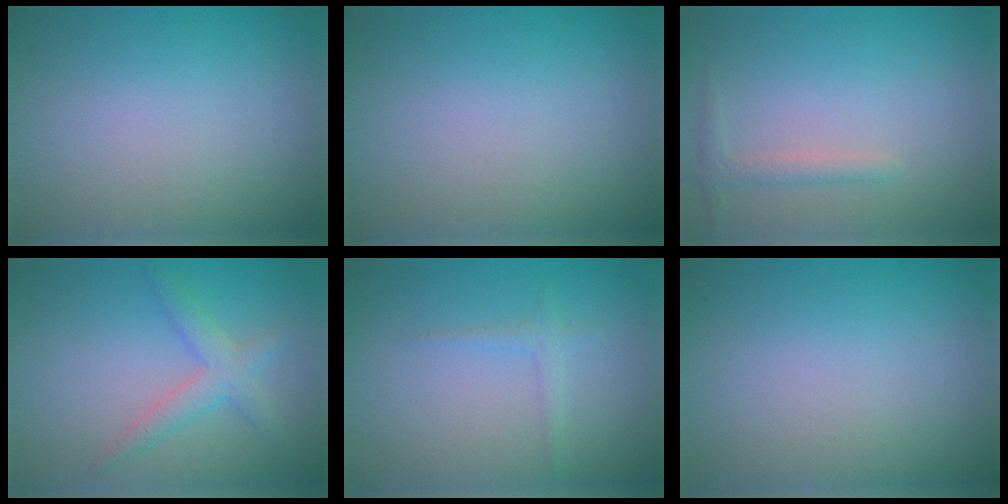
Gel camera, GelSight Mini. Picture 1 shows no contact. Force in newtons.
{"total": 0.0}
{"total": 1.3, "press": 1.3, "slide": 0.1}
{"total": 2.5, "press": 2.5, "slide": 0.2}
{"total": 1.0, "press": 1.0, "slide": 0.1}
{"total": 0.0}